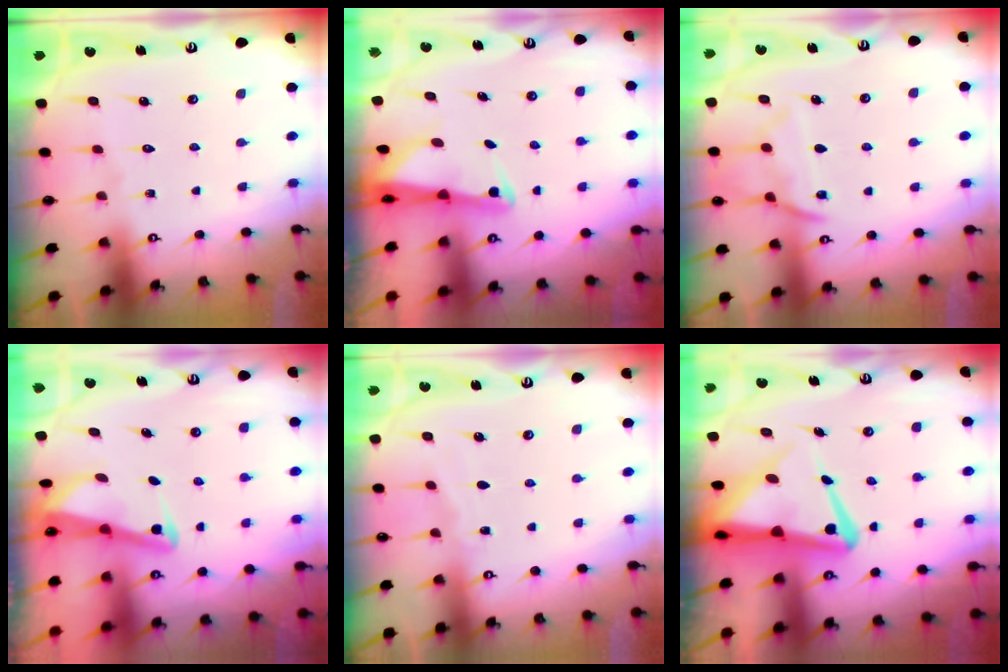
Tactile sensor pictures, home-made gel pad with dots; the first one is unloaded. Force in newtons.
{"total": 2.5, "press": 2.4, "slide": 0.5}
{"total": 10.6, "press": 10.6, "slide": 1.2}
{"total": 2.9, "press": 2.8, "slide": 0.4}
{"total": 2.9, "press": 2.9, "slide": 0.1}
{"total": 10.3, "press": 10.1, "slide": 1.9}